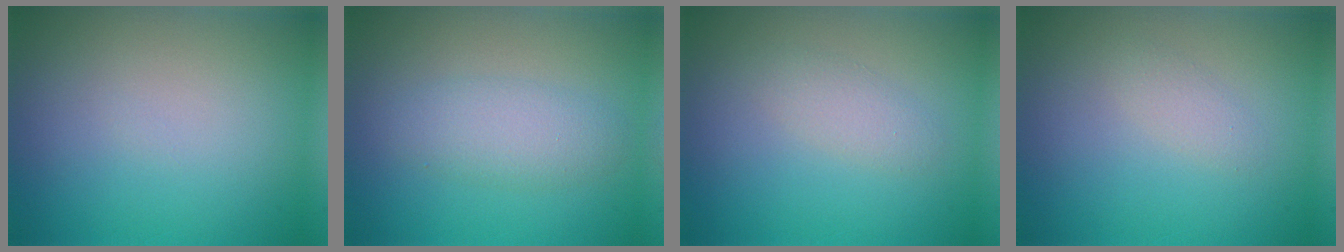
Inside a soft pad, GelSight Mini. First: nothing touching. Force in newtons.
{"total": 2.9, "press": 2.9, "slide": 0.1}
{"total": 1.6, "press": 1.6, "slide": 0.0}
{"total": 1.2, "press": 1.2, "slide": 0.0}